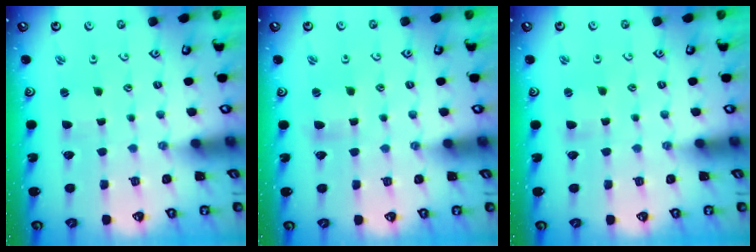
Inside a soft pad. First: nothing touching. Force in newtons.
{"total": 1.9, "press": 1.9, "slide": 0.3}
{"total": 2.6, "press": 2.5, "slide": 0.4}